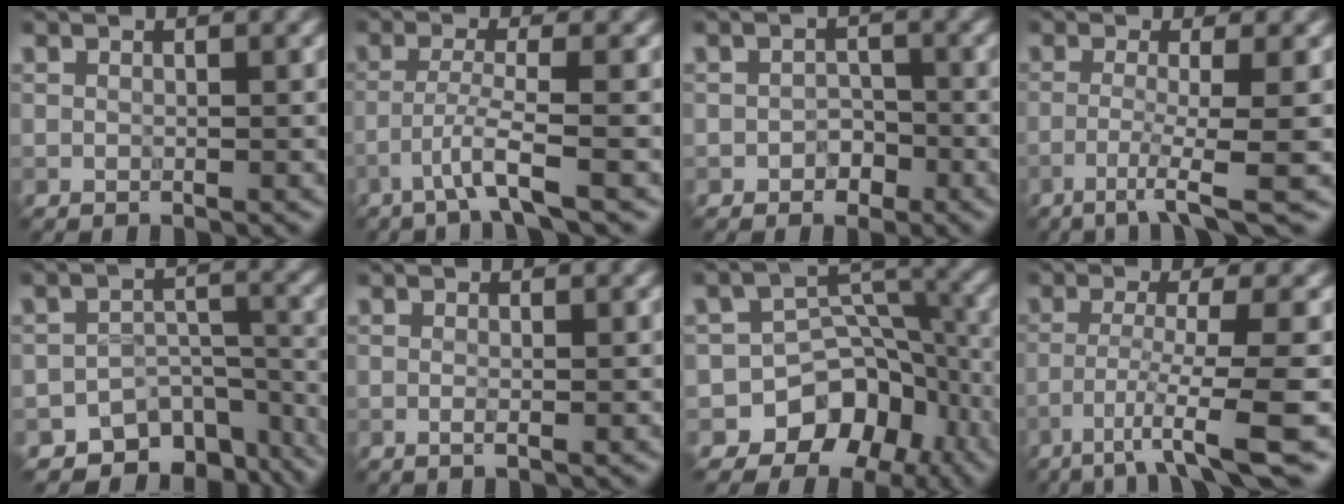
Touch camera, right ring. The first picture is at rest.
{"total": 3.2, "force": [-1.8, 0.0, 2.7], "torque": [-0.045, 0.010, -0.049]}
{"total": 1.8, "force": [-1.0, 1.4, 0.6], "torque": [-0.004, 0.004, -0.019]}
{"total": 4.5, "force": [-1.9, 0.3, 4.0], "torque": [-0.067, -0.001, -0.046]}
{"total": 9.4, "force": [-7.2, 5.7, 2.4], "torque": [-0.008, -0.002, -0.088]}
{"total": 0.8, "force": [0.0, 0.2, 0.8], "torque": [-0.011, -0.006, -0.003]}
{"total": 7.8, "force": [-4.4, 6.2, 1.8], "torque": [-0.003, 0.022, -0.085]}
{"total": 6.5, "force": [-3.4, 0.4, 5.5], "torque": [-0.084, -0.004, -0.061]}